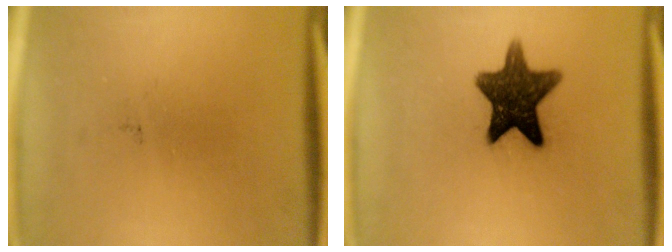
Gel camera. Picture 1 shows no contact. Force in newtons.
{"total": 12.2}